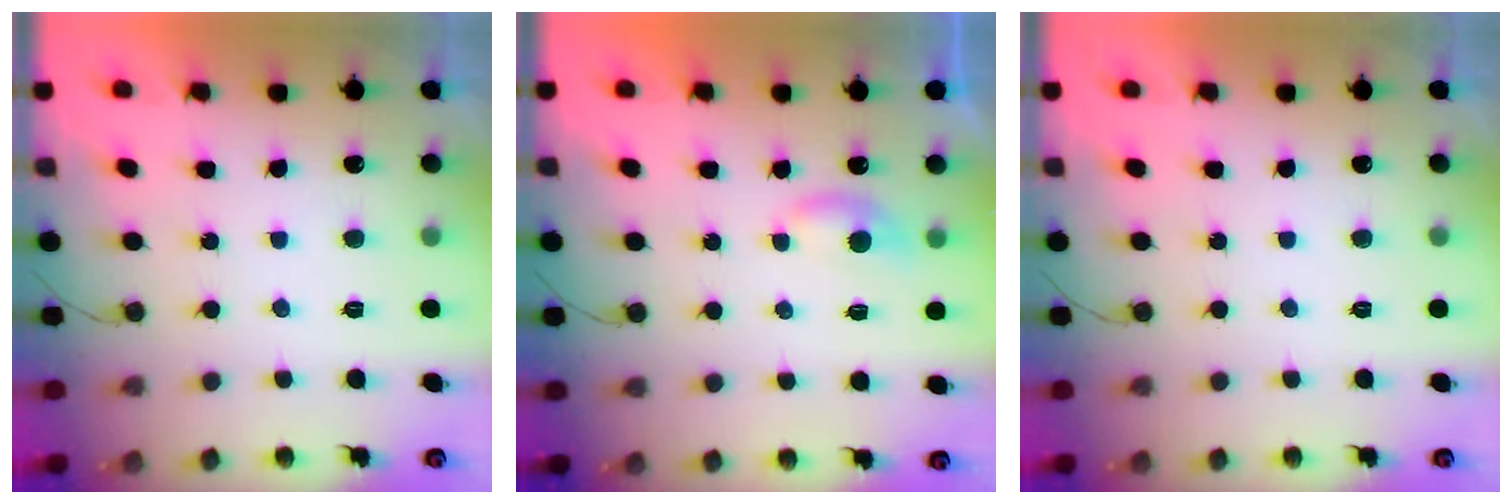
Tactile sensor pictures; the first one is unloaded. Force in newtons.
{"total": 5.3, "press": 5.2, "slide": 0.6}
{"total": 0.0}